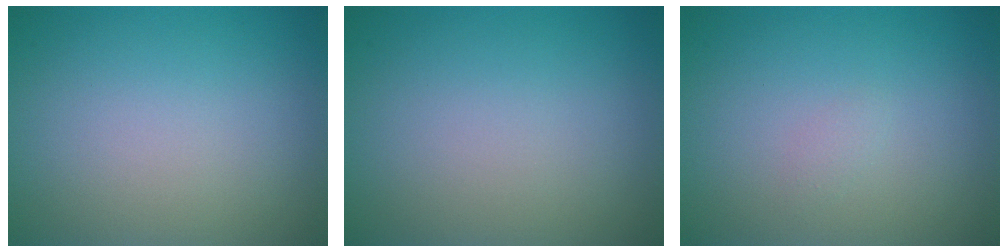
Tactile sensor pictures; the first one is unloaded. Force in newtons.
{"total": 0.0}
{"total": 0.6, "press": 0.6, "slide": 0.1}